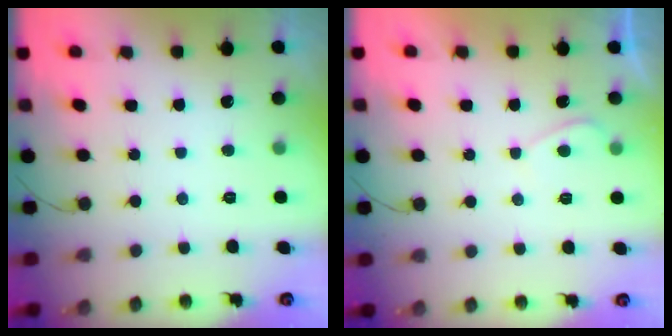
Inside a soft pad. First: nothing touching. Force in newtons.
{"total": 0.7, "press": 0.4, "slide": 0.5}